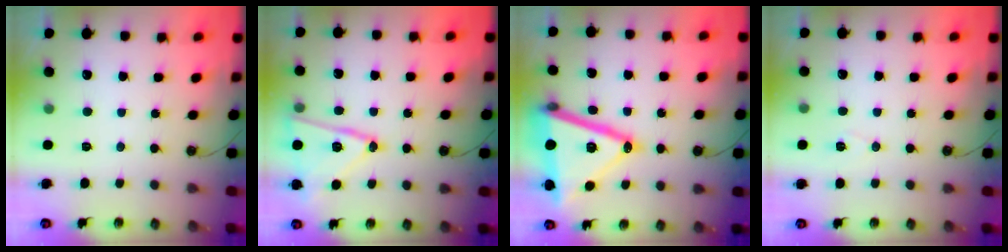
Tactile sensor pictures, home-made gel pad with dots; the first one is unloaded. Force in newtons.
{"total": 15.2, "press": 15.0, "slide": 2.3}
{"total": 23.6, "press": 23.3, "slide": 3.6}
{"total": 6.5, "press": 4.7, "slide": 4.6}